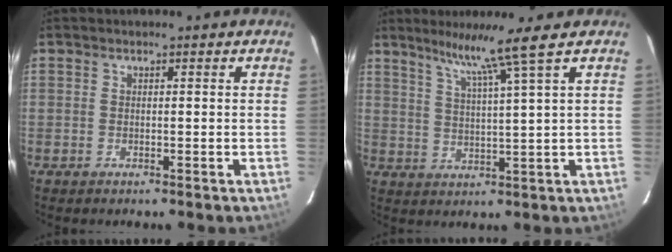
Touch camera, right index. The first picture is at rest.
{"total": 7.5, "force": [5.4, -2.4, 4.6], "torque": [-0.082, -0.010, 0.100]}